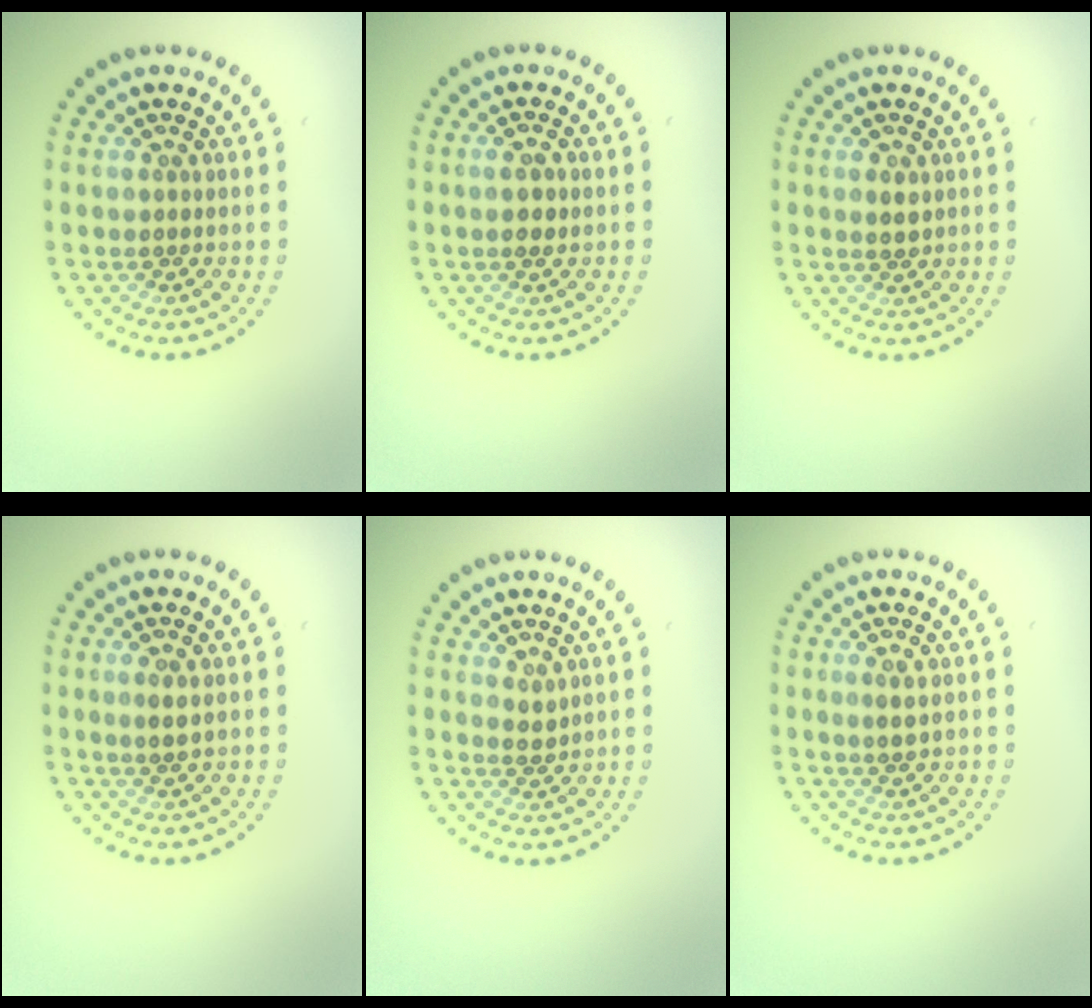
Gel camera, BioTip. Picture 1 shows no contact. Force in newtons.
{"total": 1.5, "press": 1.5, "slide": 0.4}
{"total": 1.1, "press": 1.1, "slide": 0.4}
{"total": 1.0, "press": 0.9, "slide": 0.4}
{"total": 0.9, "press": 0.8, "slide": 0.5}
{"total": 1.0, "press": 0.8, "slide": 0.5}